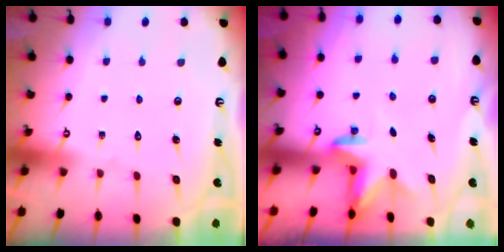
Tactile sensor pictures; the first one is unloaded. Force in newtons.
{"total": 3.3, "press": 3.3, "slide": 0.5}